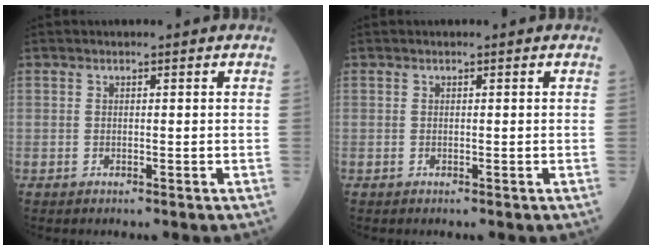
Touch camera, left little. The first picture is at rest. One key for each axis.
{"total": 0.0}